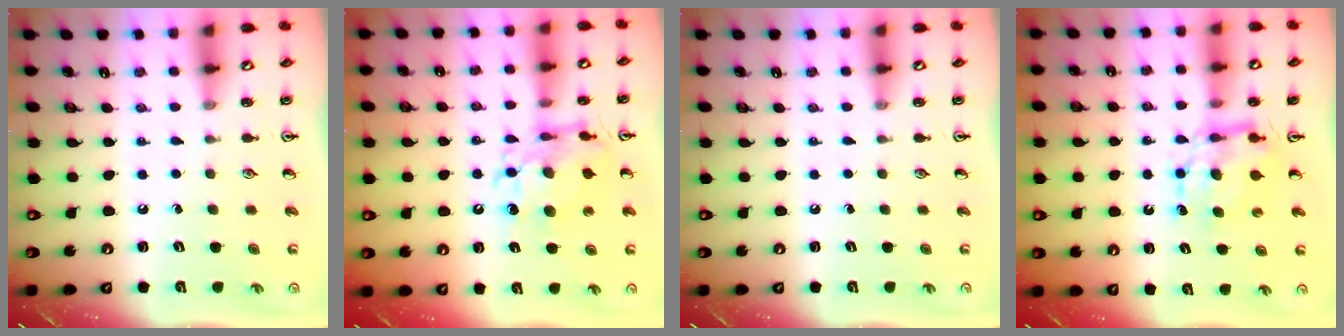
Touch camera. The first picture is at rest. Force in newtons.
{"total": 10.7, "press": 10.6, "slide": 1.2}
{"total": 0.0}
{"total": 7.2, "press": 7.2, "slide": 0.3}